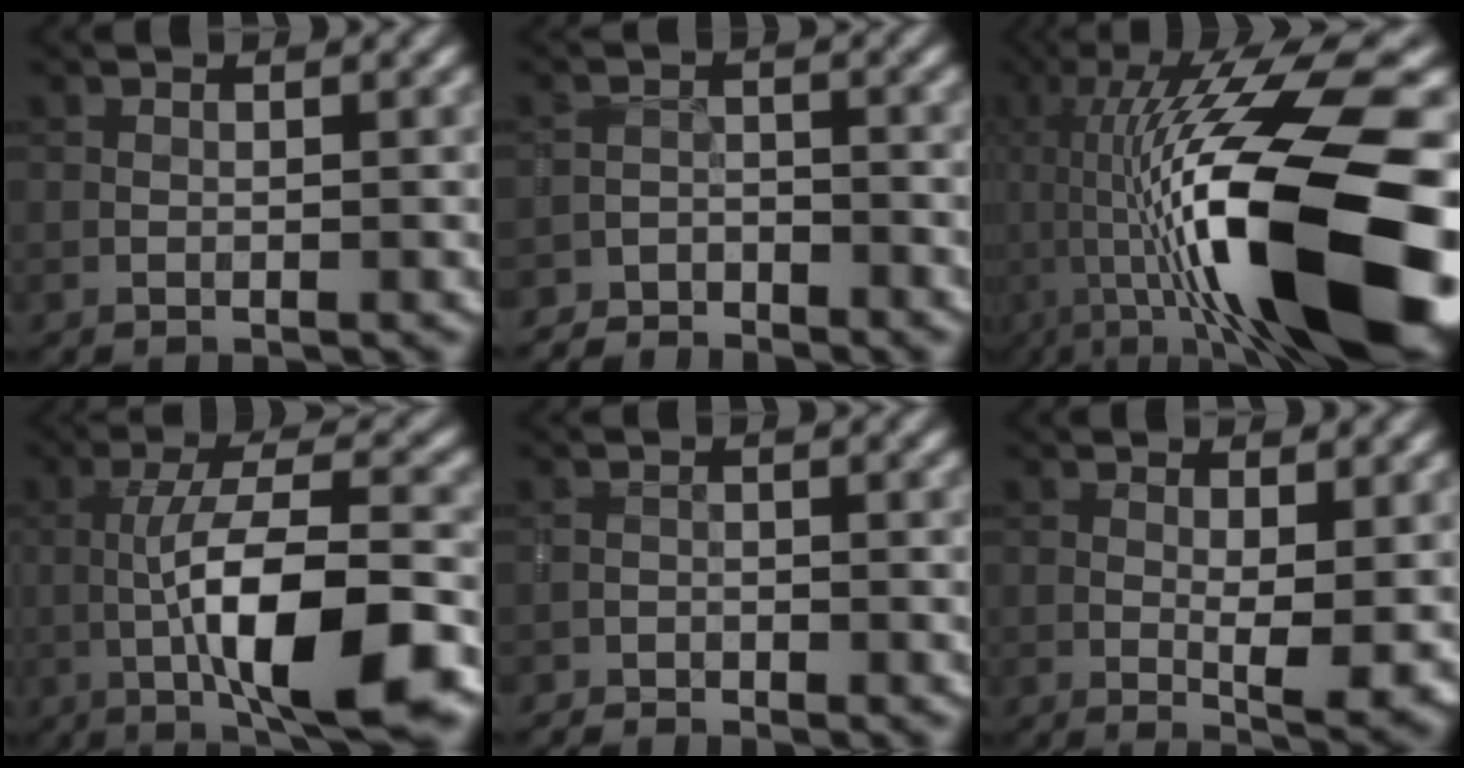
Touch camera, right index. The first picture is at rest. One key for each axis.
{"total": 4.0, "fx": -3.8, "fy": 1.3, "fz": 0.3, "tx": 0.003, "ty": -0.006, "tz": -0.068}
{"total": 19.5, "fx": -0.9, "fy": 6.9, "fz": 18.2, "tx": -0.283, "ty": 0.027, "tz": -0.017}
{"total": 10.6, "fx": -3.3, "fy": 2.4, "fz": 9.8, "tx": -0.161, "ty": 0.009, "tz": -0.061}
{"total": 2.0, "fx": -1.9, "fy": 0.5, "fz": 0.3, "tx": -0.008, "ty": 0.002, "tz": -0.035}
{"total": 3.8, "fx": 0.1, "fy": 0.8, "fz": 3.7, "tx": -0.057, "ty": -0.008, "tz": 0.005}